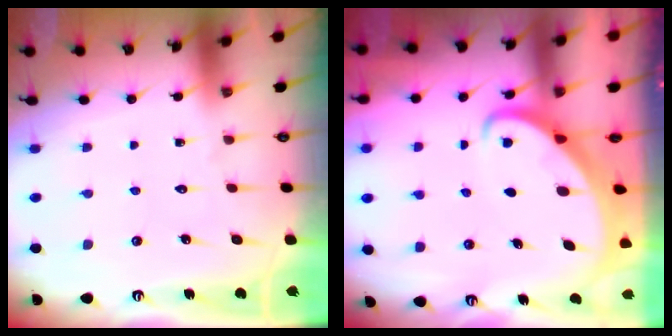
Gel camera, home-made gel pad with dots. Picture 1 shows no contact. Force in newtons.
{"total": 3.3, "press": 3.3, "slide": 0.4}